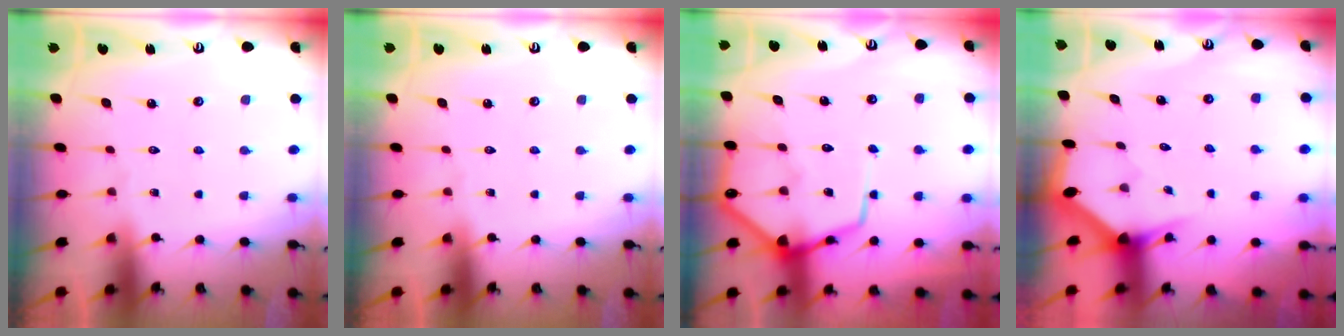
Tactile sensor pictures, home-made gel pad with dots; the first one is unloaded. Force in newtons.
{"total": 0.0}
{"total": 11.1, "press": 11.1, "slide": 1.1}
{"total": 3.0, "press": 3.0, "slide": 0.1}